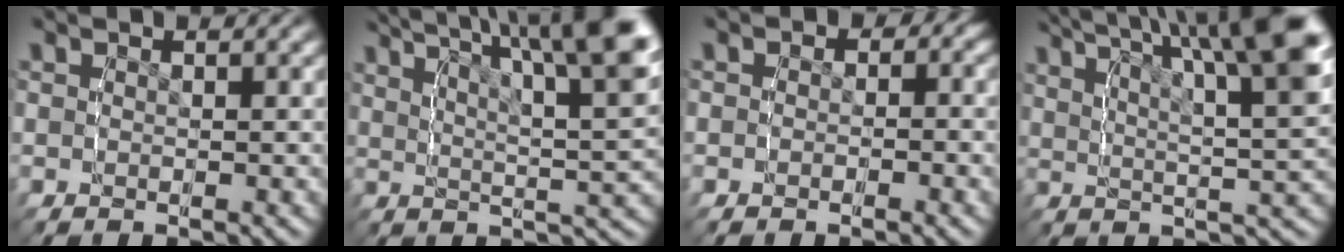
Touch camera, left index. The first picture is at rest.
{"total": 9.5, "force": [4.6, 3.2, 7.7], "torque": [-0.087, 0.002, 0.064]}
{"total": 1.6, "force": [-1.2, 0.4, -1.0], "torque": [0.011, -0.012, -0.023]}
{"total": 9.5, "force": [4.0, 3.5, 7.9], "torque": [-0.091, 0.002, 0.054]}